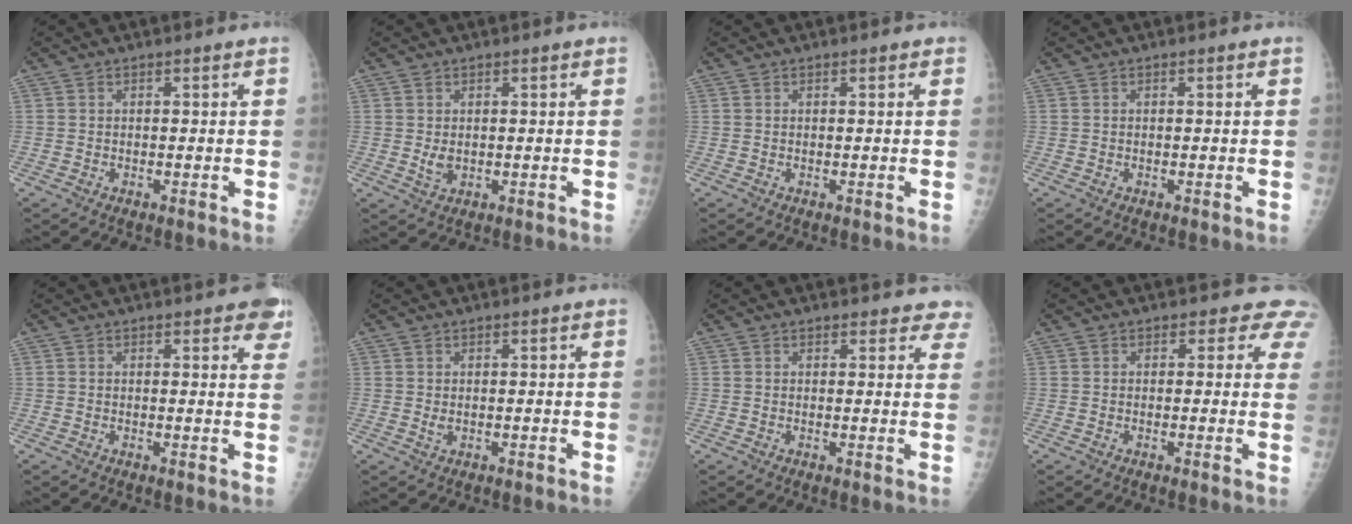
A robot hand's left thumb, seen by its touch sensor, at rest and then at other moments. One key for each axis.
{"total": 2.2, "fx": 0.3, "fy": 1.3, "fz": 1.7, "tx": -0.023, "ty": -0.007, "tz": 0.011}
{"total": 0.7, "fx": 0.4, "fy": 0.3, "fz": 0.5, "tx": -0.005, "ty": 0.000, "tz": 0.003}
{"total": 0.0}
{"total": 5.6, "fx": 3.6, "fy": 2.0, "fz": 3.8, "tx": -0.016, "ty": -0.007, "tz": 0.033}
{"total": 1.3, "fx": 0.3, "fy": 0.6, "fz": 1.1, "tx": -0.019, "ty": 0.001, "tz": 0.010}
{"total": 5.4, "fx": 5.0, "fy": 2.1, "fz": 0.7, "tx": 0.040, "ty": -0.019, "tz": 0.033}
{"total": 4.1, "fx": 3.2, "fy": 2.4, "fz": 0.8, "tx": 0.025, "ty": -0.015, "tz": 0.015}